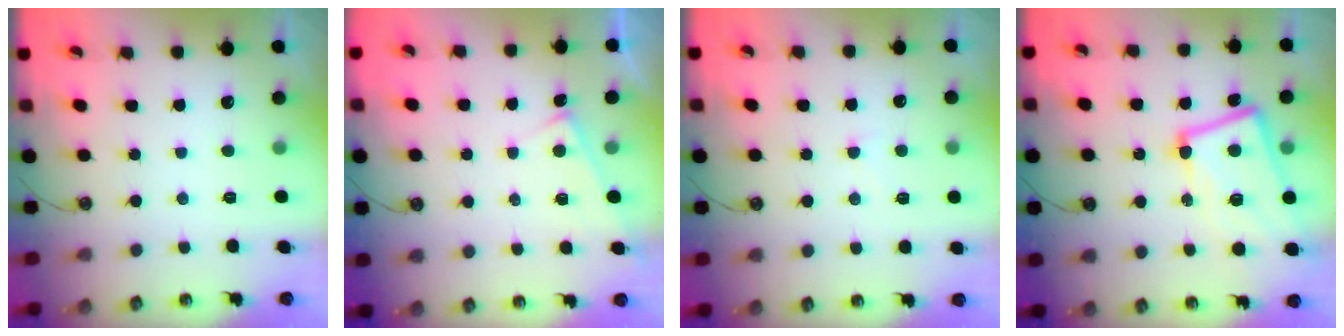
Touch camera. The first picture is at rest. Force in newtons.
{"total": 5.8, "press": 5.8, "slide": 0.2}
{"total": 4.4, "press": 4.3, "slide": 0.7}
{"total": 10.8, "press": 10.6, "slide": 2.1}